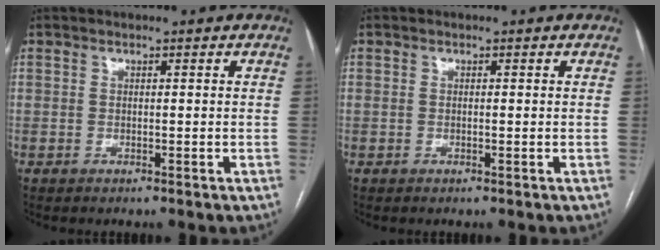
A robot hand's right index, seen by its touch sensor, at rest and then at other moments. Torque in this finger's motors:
{"motor_torque": [-0.10, -0.02, -0.03, -0.01]}